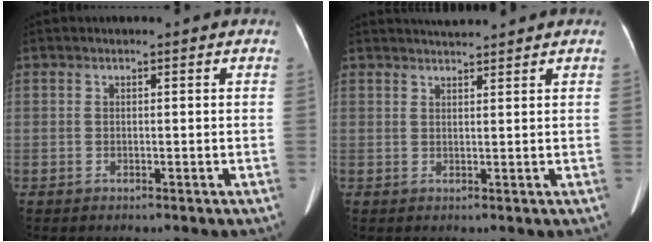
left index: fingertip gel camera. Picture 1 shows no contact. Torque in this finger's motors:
{"motor_torque": [0.66, -0.96, -0.03, 0.07]}